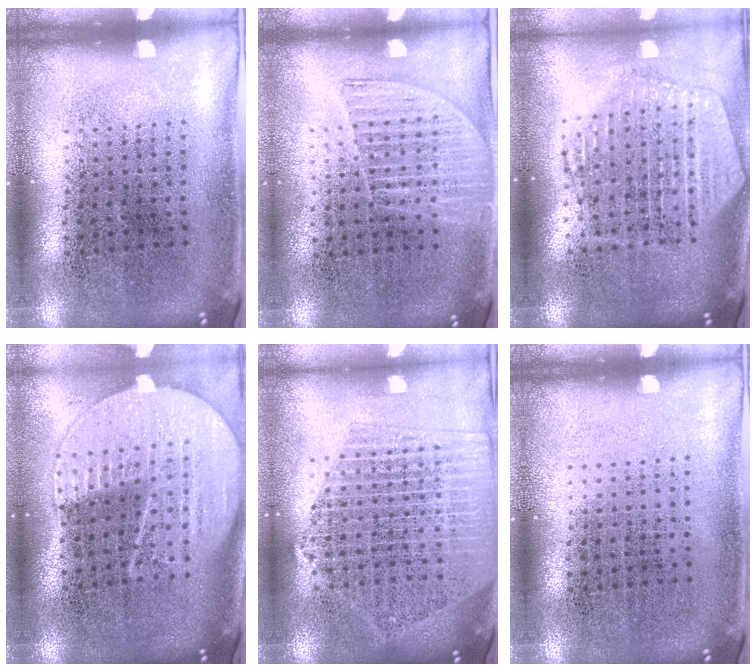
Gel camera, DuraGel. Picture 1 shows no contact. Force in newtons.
{"total": 1.3, "press": 1.2, "slide": 0.5}
{"total": 2.3, "press": 2.0, "slide": 1.1}
{"total": 2.0, "press": 1.7, "slide": 1.0}
{"total": 2.1, "press": 2.0, "slide": 0.9}
{"total": 0.0}